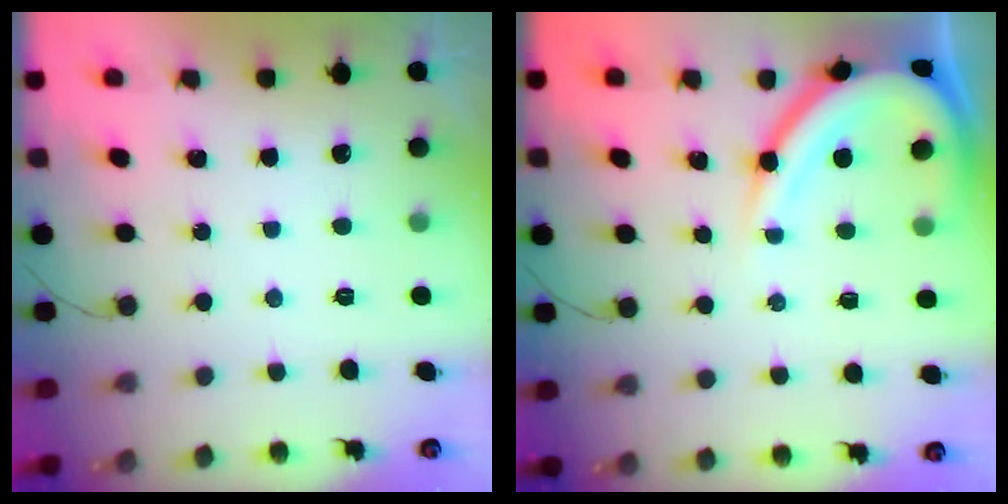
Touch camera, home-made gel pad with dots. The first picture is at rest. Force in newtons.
{"total": 13.0, "press": 13.0, "slide": 1.1}